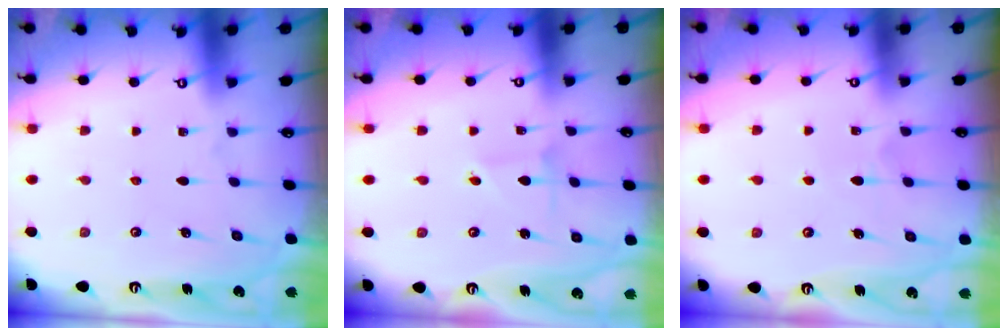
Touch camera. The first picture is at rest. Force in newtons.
{"total": 1.9, "press": 1.9, "slide": 0.1}
{"total": 5.1, "press": 5.0, "slide": 0.5}